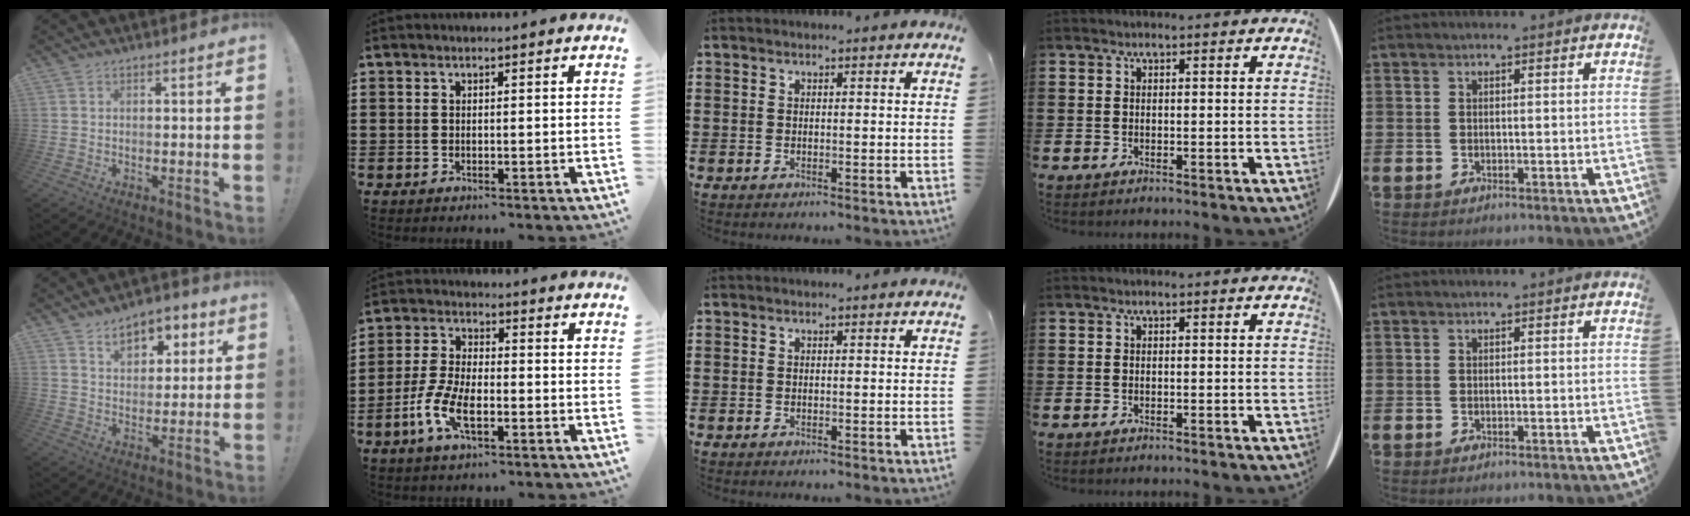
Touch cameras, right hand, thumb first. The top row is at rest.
{"thumb": {"total": 9.0, "force": [4.9, 6.0, 4.6], "torque": [-0.055, -0.027, 0.087]}, "index": {"total": 7.3, "force": [-3.1, 2.9, 6.0], "torque": [-0.148, -0.012, -0.063]}}